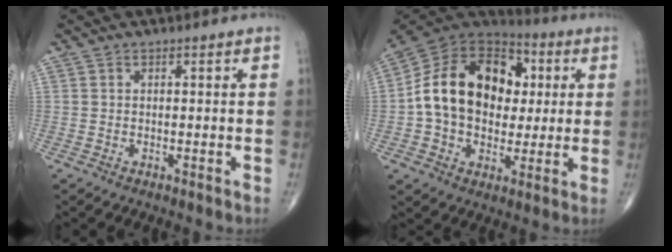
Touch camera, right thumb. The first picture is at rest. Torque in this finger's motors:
{"motor_torque": [2.35, 2.47, 1.16, -0.48, 0.62]}